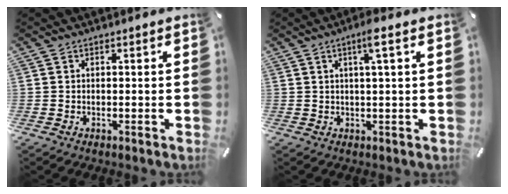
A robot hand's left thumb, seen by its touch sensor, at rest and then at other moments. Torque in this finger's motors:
{"motor_torque": [0.14, -0.09, 0.04, -0.07, 0.07]}